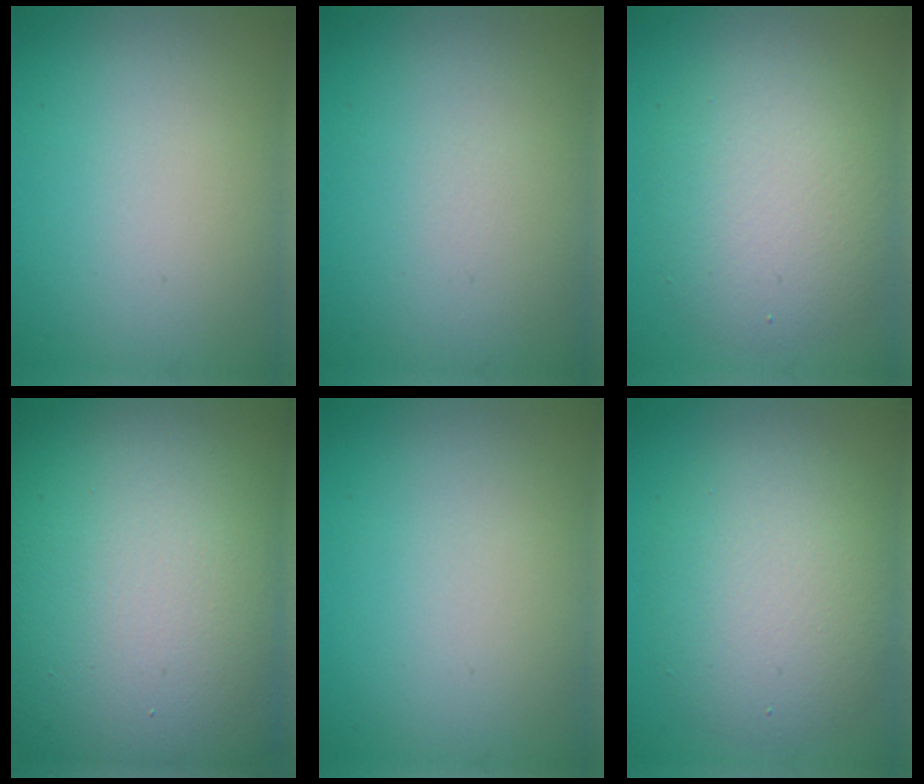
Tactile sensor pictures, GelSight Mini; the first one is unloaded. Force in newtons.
{"total": 0.0}
{"total": 5.8, "press": 5.8, "slide": 0.3}
{"total": 22.1, "press": 22.1, "slide": 1.2}
{"total": 0.0}
{"total": 6.1, "press": 6.1, "slide": 0.4}